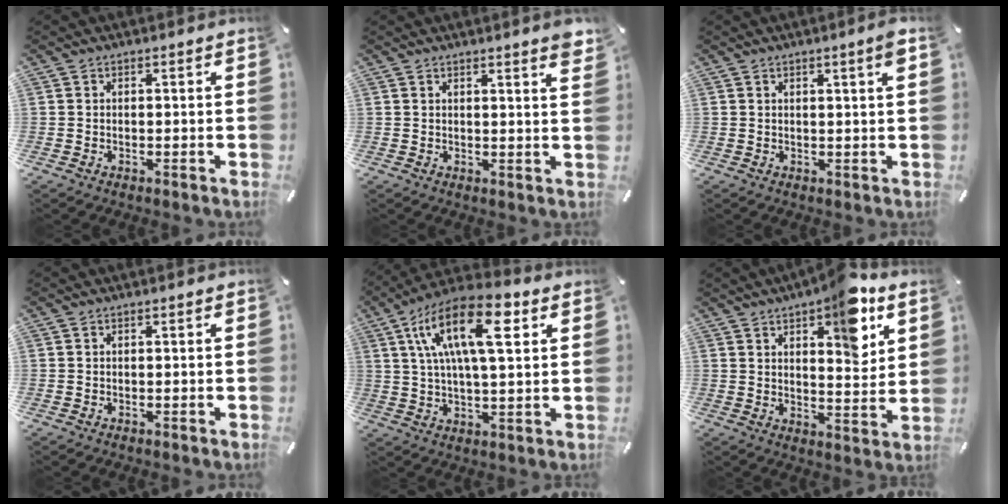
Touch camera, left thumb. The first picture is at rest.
{"total": 3.0, "force": [2.2, 0.0, 2.0], "torque": [-0.028, -0.017, 0.036]}
{"total": 2.9, "force": [1.4, 0.2, 2.5], "torque": [-0.042, -0.004, 0.021]}
{"total": 0.0}
{"total": 17.3, "force": [6.6, 6.5, 14.6], "torque": [-0.280, -0.004, 0.104]}
{"total": 12.5, "force": [7.5, 5.2, 8.6], "torque": [-0.101, -0.042, 0.121]}